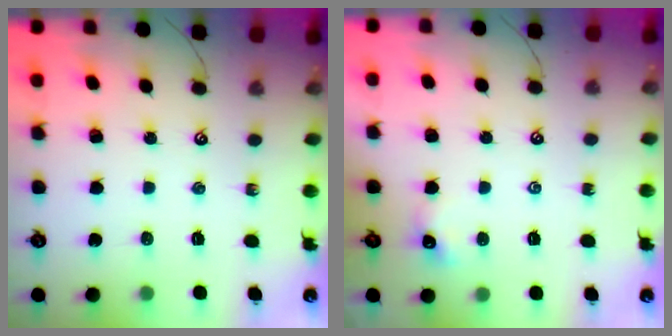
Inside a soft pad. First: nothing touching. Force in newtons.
{"total": 1.7, "press": 1.7, "slide": 0.4}